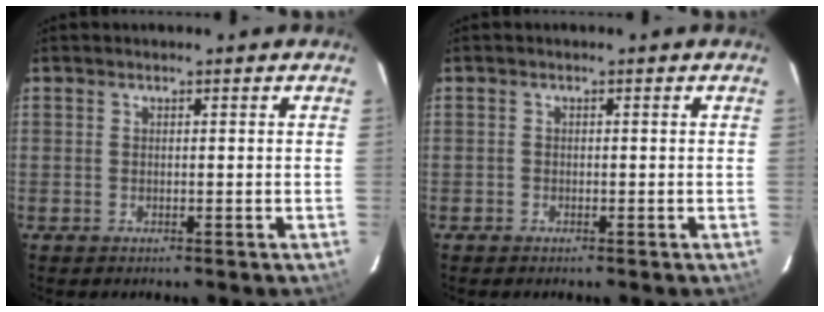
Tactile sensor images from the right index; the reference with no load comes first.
{"total": 0.6, "force": [-0.5, 0.4, 0.0], "torque": [0.000, 0.003, -0.010]}